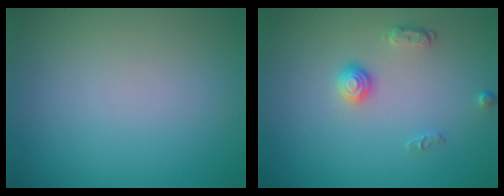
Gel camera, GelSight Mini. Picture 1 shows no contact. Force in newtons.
{"total": 1.7, "press": 1.4, "slide": 1.0}